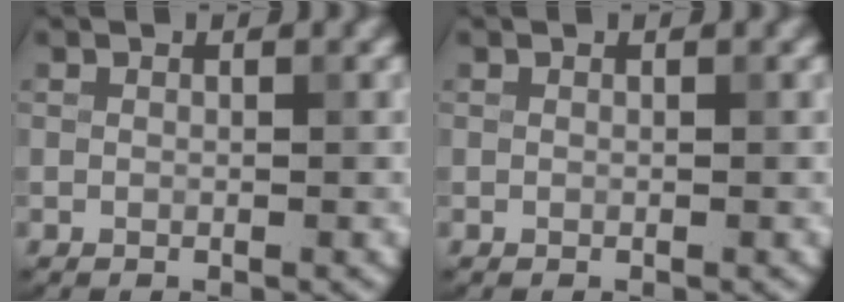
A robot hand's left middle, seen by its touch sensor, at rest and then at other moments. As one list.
[{"total": 0.0}]